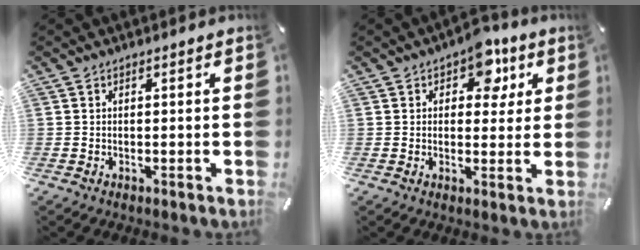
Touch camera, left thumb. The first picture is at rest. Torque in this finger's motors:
{"motor_torque": [1.21, 1.41, 0.41, -0.73, 0.13]}